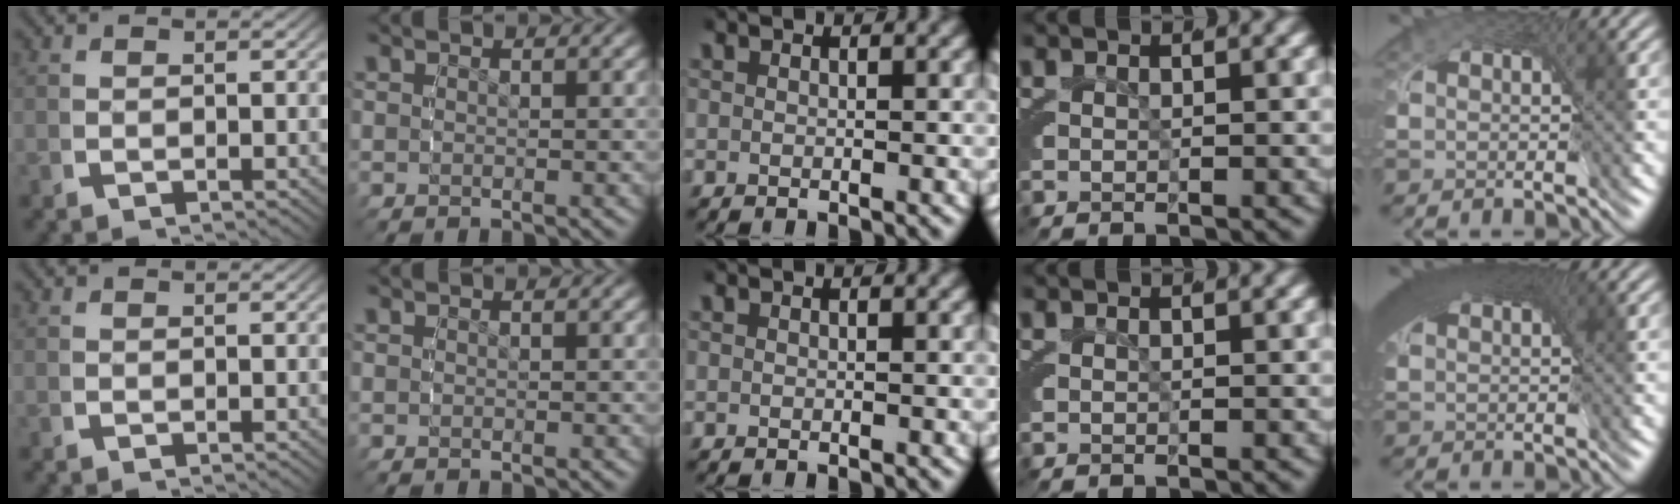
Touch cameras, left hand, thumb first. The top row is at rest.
{"little": {"total": 8.1, "force": [2.9, 4.0, 6.4], "torque": [-0.100, 0.018, 0.030]}}